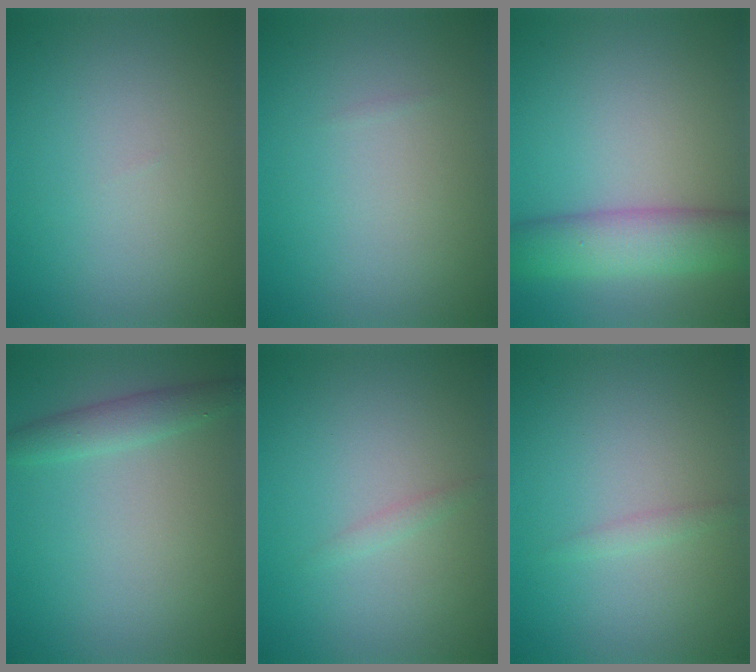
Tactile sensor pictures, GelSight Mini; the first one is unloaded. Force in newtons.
{"total": 0.0}
{"total": 5.9, "press": 5.9, "slide": 0.2}
{"total": 2.2, "press": 2.2, "slide": 0.0}
{"total": 0.7, "press": 0.7, "slide": 0.0}
{"total": 0.7, "press": 0.7, "slide": 0.1}